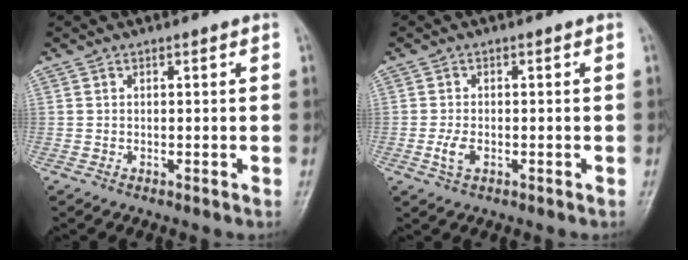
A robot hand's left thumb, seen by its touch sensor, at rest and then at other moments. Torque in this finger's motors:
{"motor_torque": [0.23, 0.24, 0.12, -0.12, 0.06]}